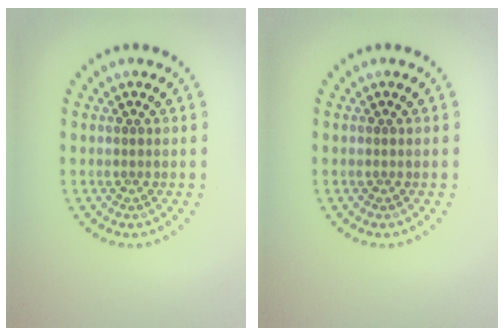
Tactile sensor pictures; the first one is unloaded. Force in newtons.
{"total": 0.0}